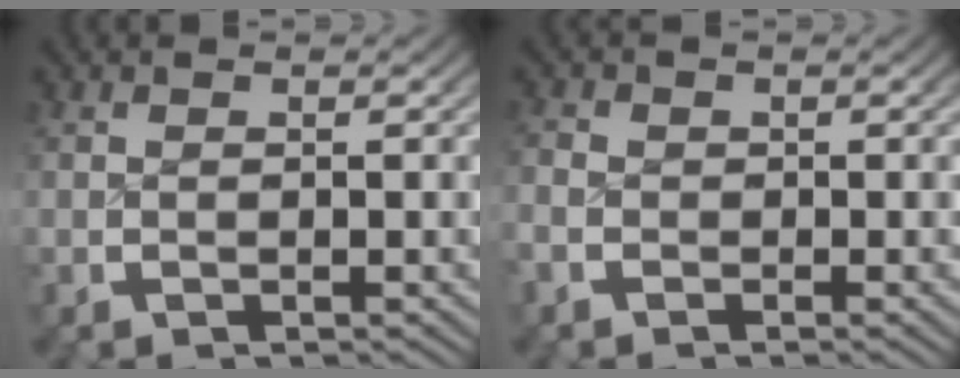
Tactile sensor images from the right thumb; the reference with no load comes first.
{"total": 1.6, "force": [-0.9, 1.3, 0.2], "torque": [-0.012, 0.002, -0.022]}